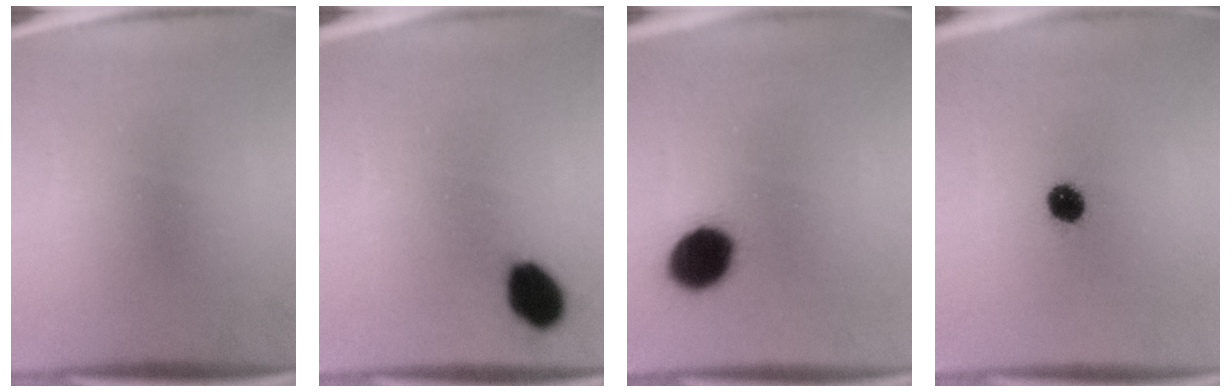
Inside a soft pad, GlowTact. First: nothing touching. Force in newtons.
{"total": 8.7}
{"total": 10.7}
{"total": 5.0}